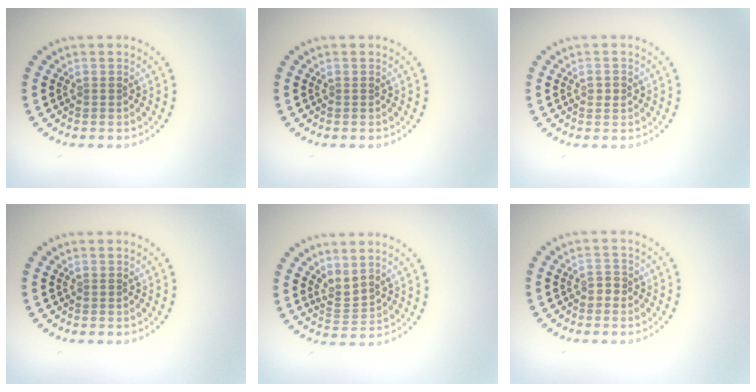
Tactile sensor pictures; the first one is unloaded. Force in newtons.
{"total": 0.0}
{"total": 0.9, "press": 0.9, "slide": 0.2}
{"total": 0.0}
{"total": 2.2, "press": 1.5, "slide": 1.6}
{"total": 1.0, "press": 0.9, "slide": 0.4}